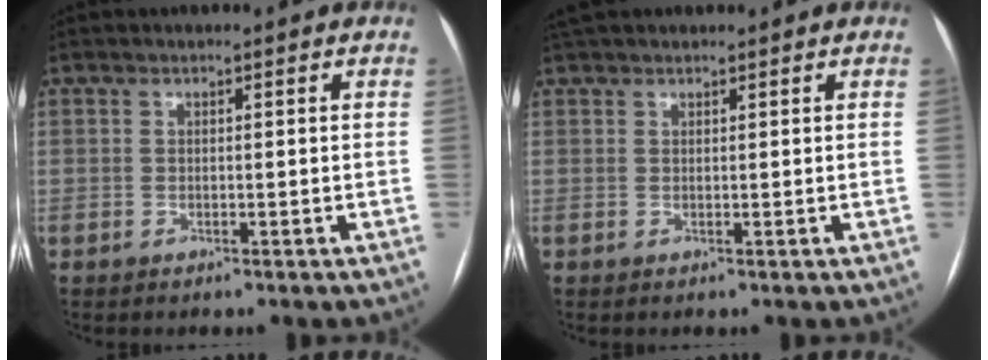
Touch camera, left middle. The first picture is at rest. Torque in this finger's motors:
{"motor_torque": [0.30, -0.28, 0.16, 0.04]}